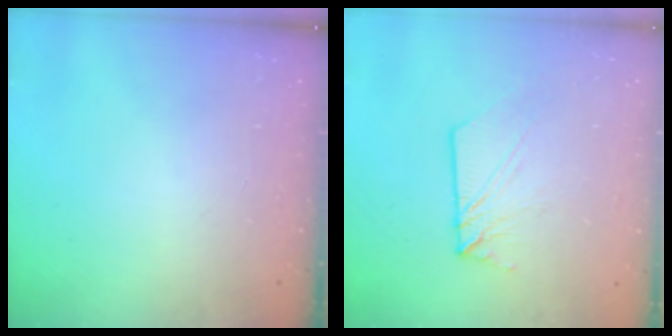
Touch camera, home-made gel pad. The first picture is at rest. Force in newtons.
{"total": 5.5, "press": 5.5, "slide": 0.1}